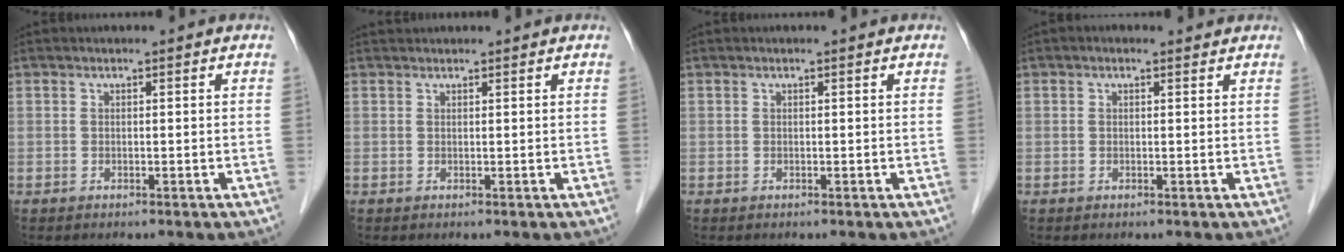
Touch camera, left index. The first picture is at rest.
{"total": 2.1, "force": [2.0, 0.3, 0.4], "torque": [-0.007, 0.028, 0.033]}
{"total": 0.0}
{"total": 1.1, "force": [0.7, 0.6, 0.5], "torque": [-0.014, 0.009, 0.007]}